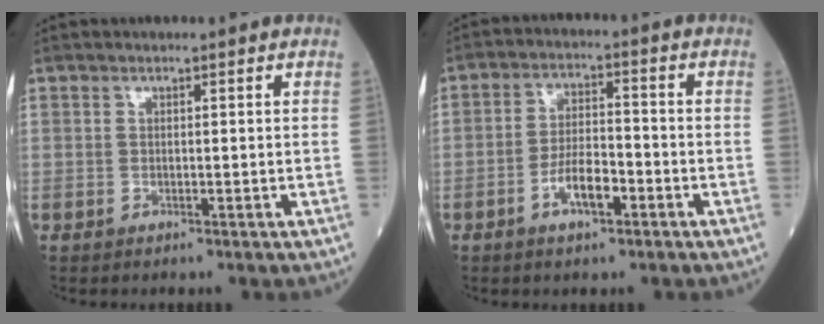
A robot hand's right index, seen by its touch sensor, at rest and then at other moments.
{"total": 5.9, "force": [-2.7, 2.0, 4.9], "torque": [-0.093, 0.007, -0.050]}